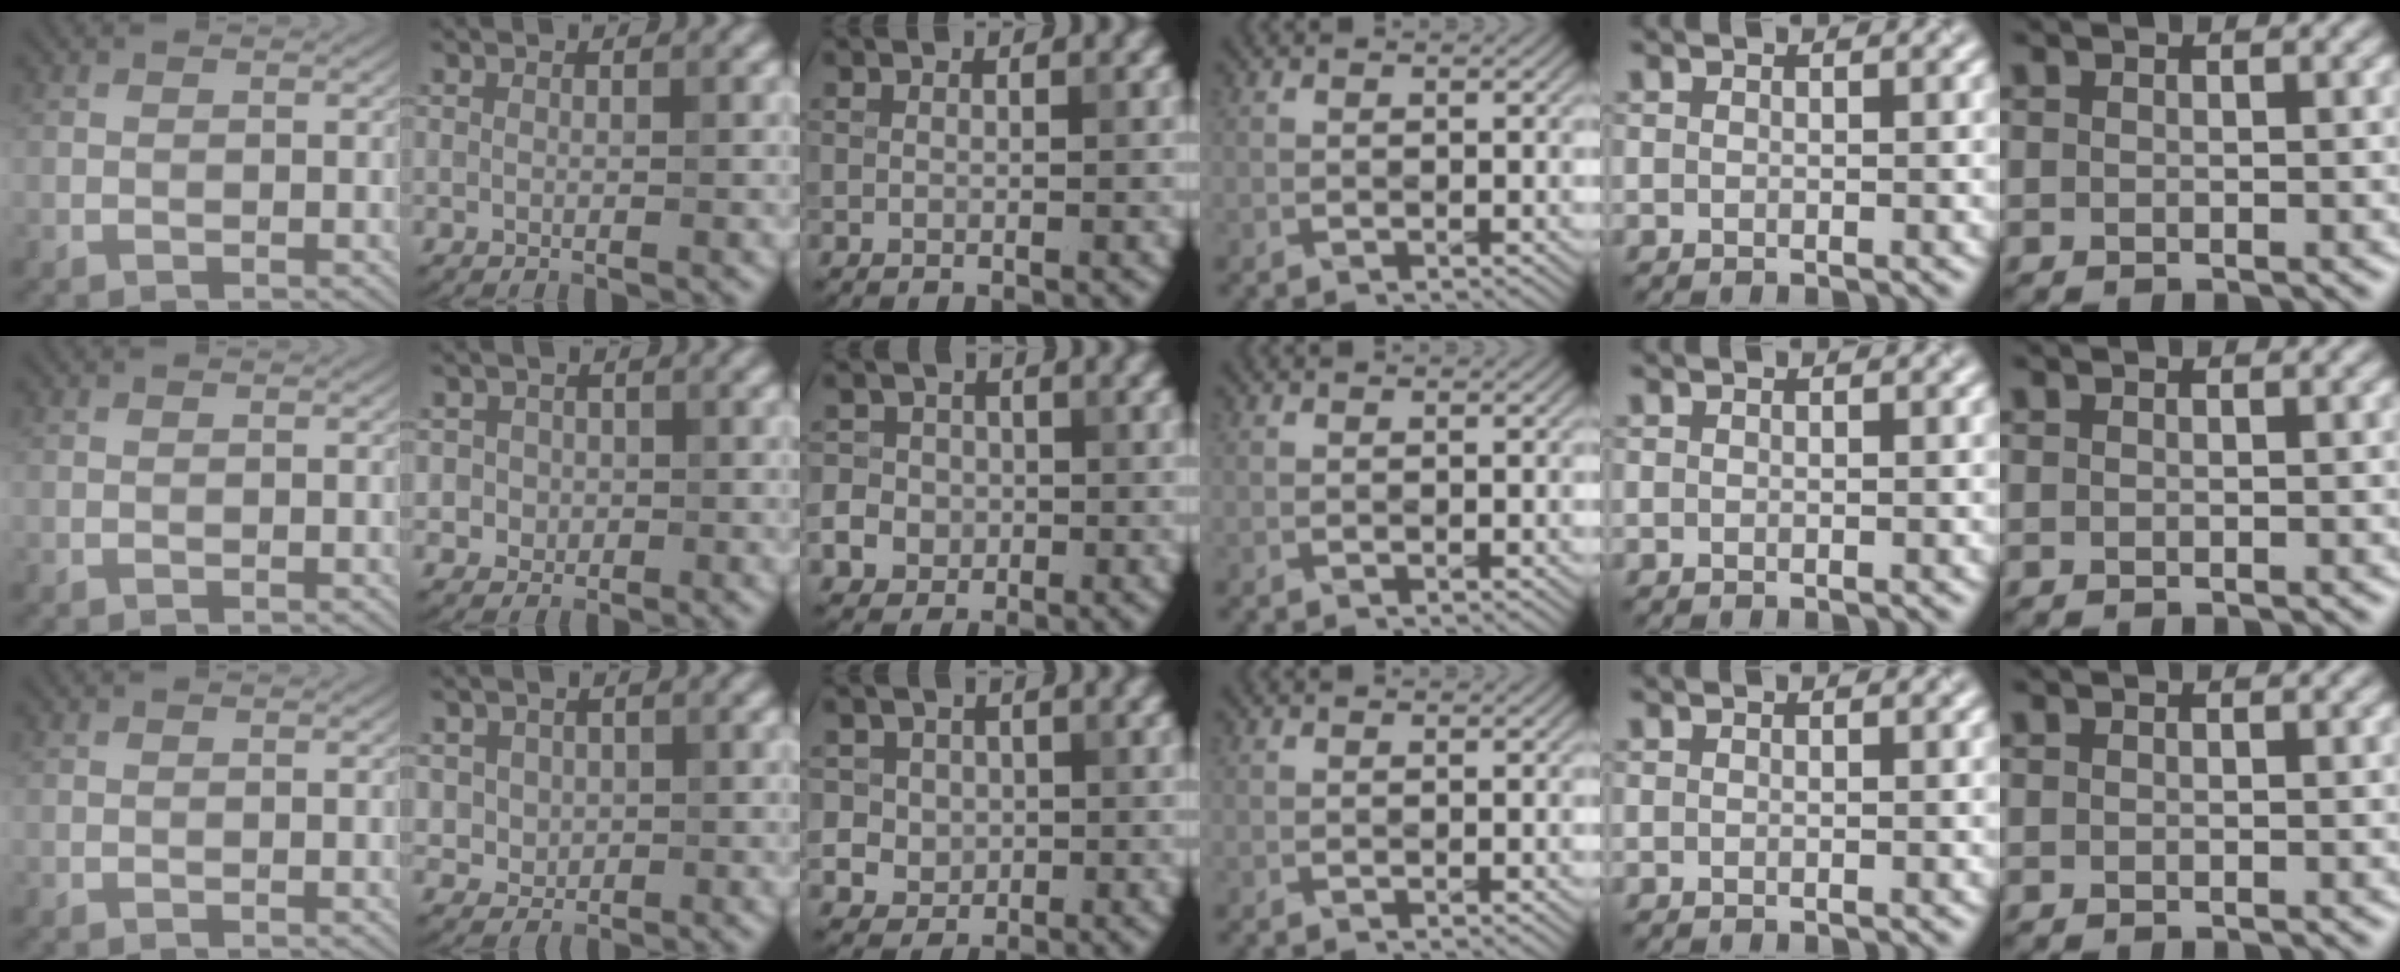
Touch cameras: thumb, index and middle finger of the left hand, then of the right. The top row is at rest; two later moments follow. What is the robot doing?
{"motion": "fold", "object": "cloth"}